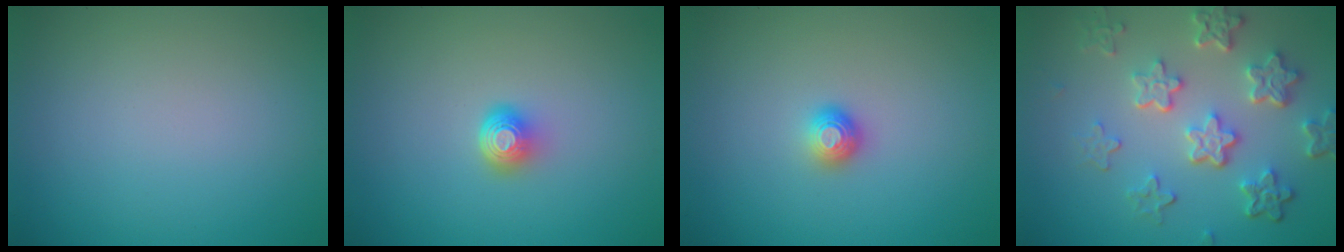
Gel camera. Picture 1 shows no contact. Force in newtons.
{"total": 2.0, "press": 1.4, "slide": 1.4}
{"total": 1.3, "press": 1.2, "slide": 0.7}
{"total": 6.0, "press": 4.5, "slide": 4.0}